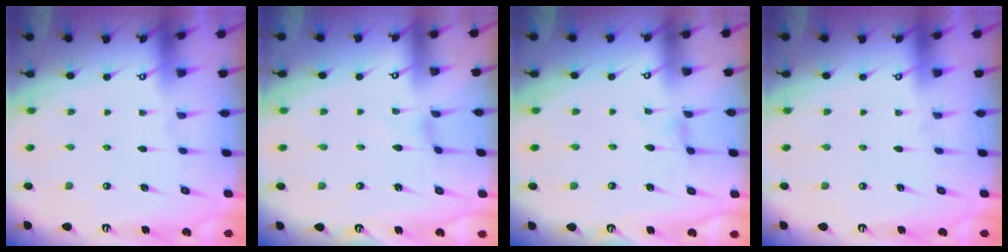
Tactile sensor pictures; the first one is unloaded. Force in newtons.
{"total": 0.0}
{"total": 0.0}
{"total": 0.0}